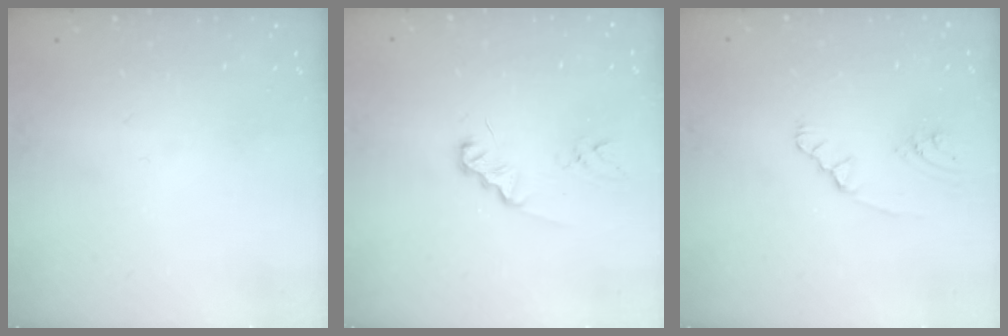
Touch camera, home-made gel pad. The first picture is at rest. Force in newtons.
{"total": 1.9, "press": 1.9, "slide": 0.2}
{"total": 2.5, "press": 2.3, "slide": 1.1}